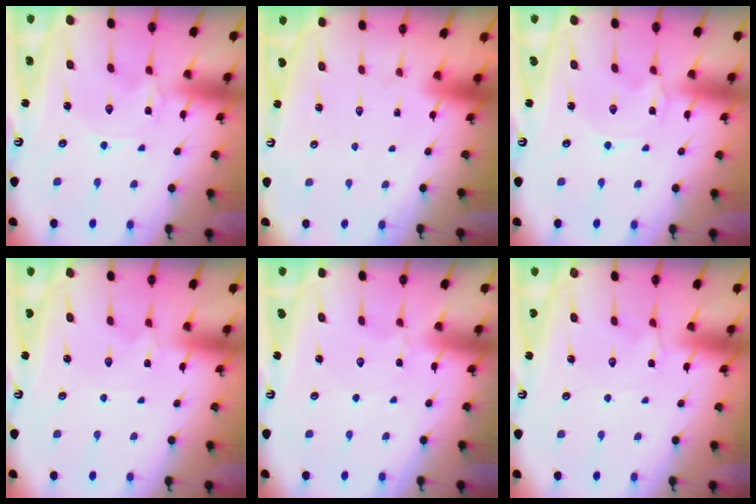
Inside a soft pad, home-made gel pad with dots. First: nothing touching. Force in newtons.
{"total": 1.6, "press": 1.6, "slide": 0.1}
{"total": 0.0}
{"total": 0.0}
{"total": 2.8, "press": 2.8, "slide": 0.3}
{"total": 2.2, "press": 2.2, "slide": 0.4}